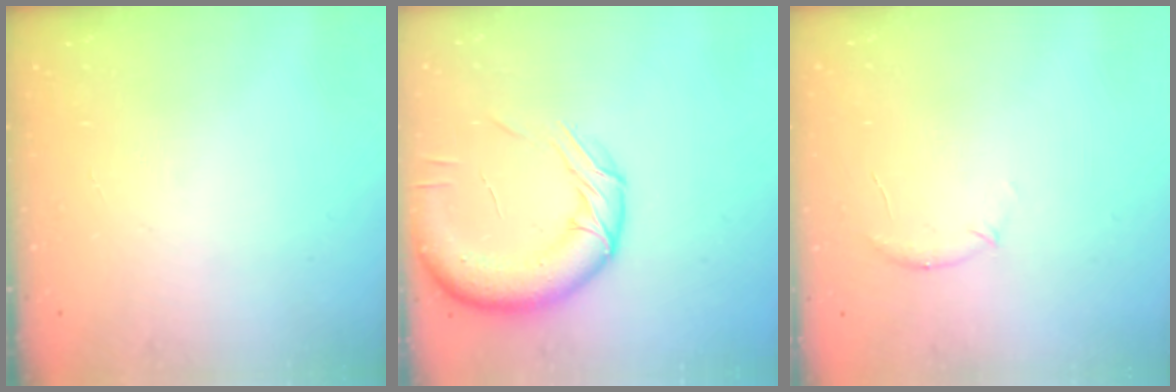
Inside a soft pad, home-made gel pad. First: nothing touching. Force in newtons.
{"total": 14.4, "press": 14.2, "slide": 2.3}
{"total": 6.1, "press": 5.9, "slide": 1.3}